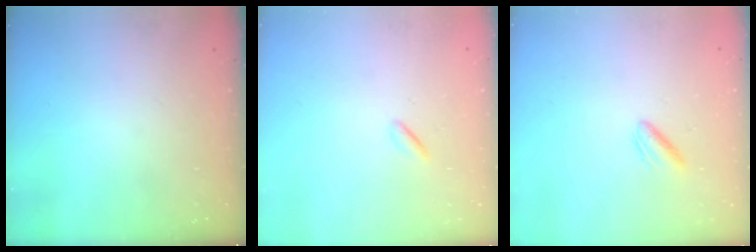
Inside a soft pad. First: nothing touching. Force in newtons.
{"total": 0.0}
{"total": 2.3, "press": 2.1, "slide": 1.0}